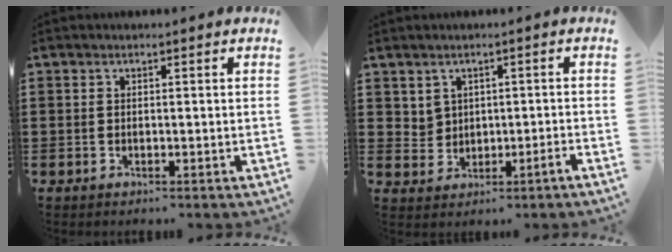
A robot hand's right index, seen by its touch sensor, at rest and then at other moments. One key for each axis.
{"total": 1.7, "fx": 0.7, "fy": 1.4, "fz": 0.7, "tx": -0.021, "ty": 0.000, "tz": 0.012}